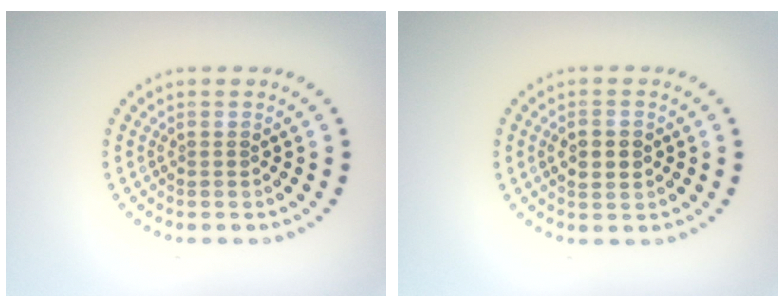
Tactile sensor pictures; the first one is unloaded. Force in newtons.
{"total": 2.9, "press": 2.9, "slide": 0.2}